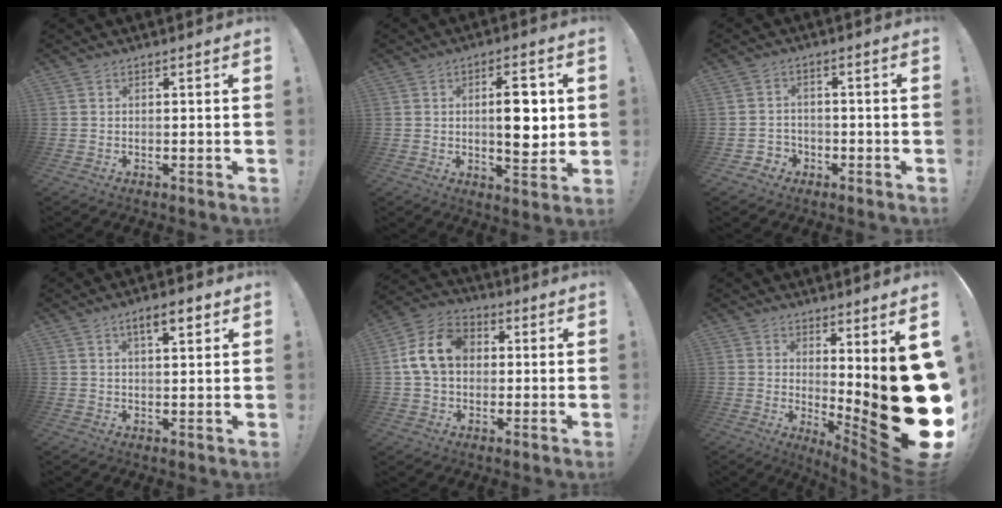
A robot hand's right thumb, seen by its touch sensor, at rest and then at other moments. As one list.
[{"total": 10.0, "force": [1.0, 4.3, 9.0], "torque": [-0.118, 0.000, 0.012]}, {"total": 3.6, "force": [-1.5, 3.2, 0.9], "torque": [-0.022, 0.006, -0.027]}, {"total": 6.0, "force": [3.1, 1.9, 4.8], "torque": [-0.065, -0.010, 0.046]}, {"total": 14.0, "force": [1.9, 10.8, 8.7], "torque": [-0.144, 0.015, 0.041]}, {"total": 21.0, "force": [-0.3, 4.2, 20.5], "torque": [-0.236, -0.065, 0.022]}]